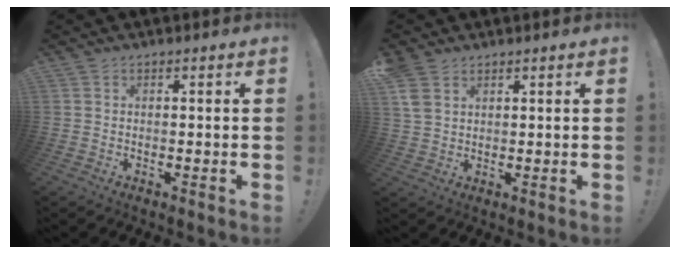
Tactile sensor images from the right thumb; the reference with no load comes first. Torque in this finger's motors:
{"motor_torque": [0.02, 0.03, 0.19, 0.27, 0.01]}